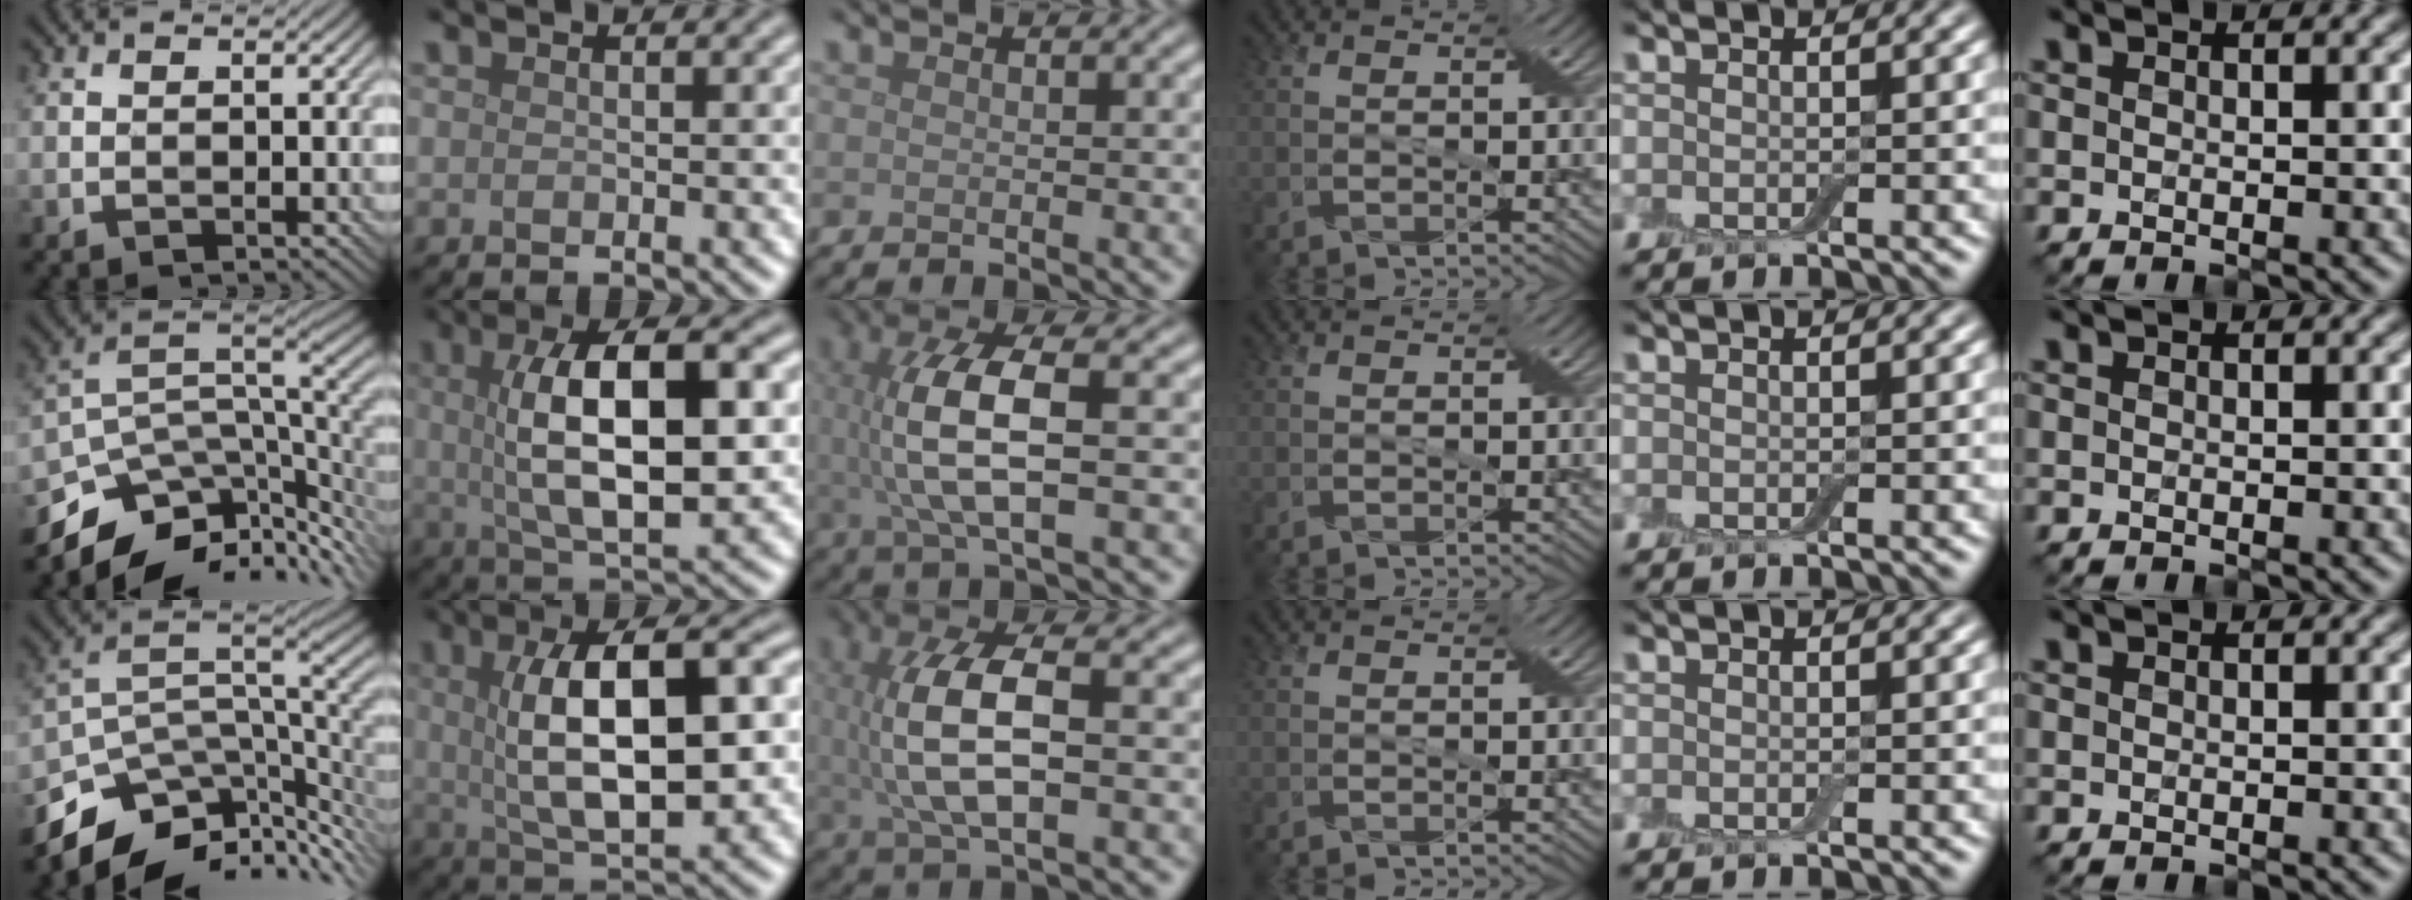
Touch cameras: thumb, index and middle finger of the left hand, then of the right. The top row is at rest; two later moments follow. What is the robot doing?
{"motion": "wrap", "object": "bandage"}